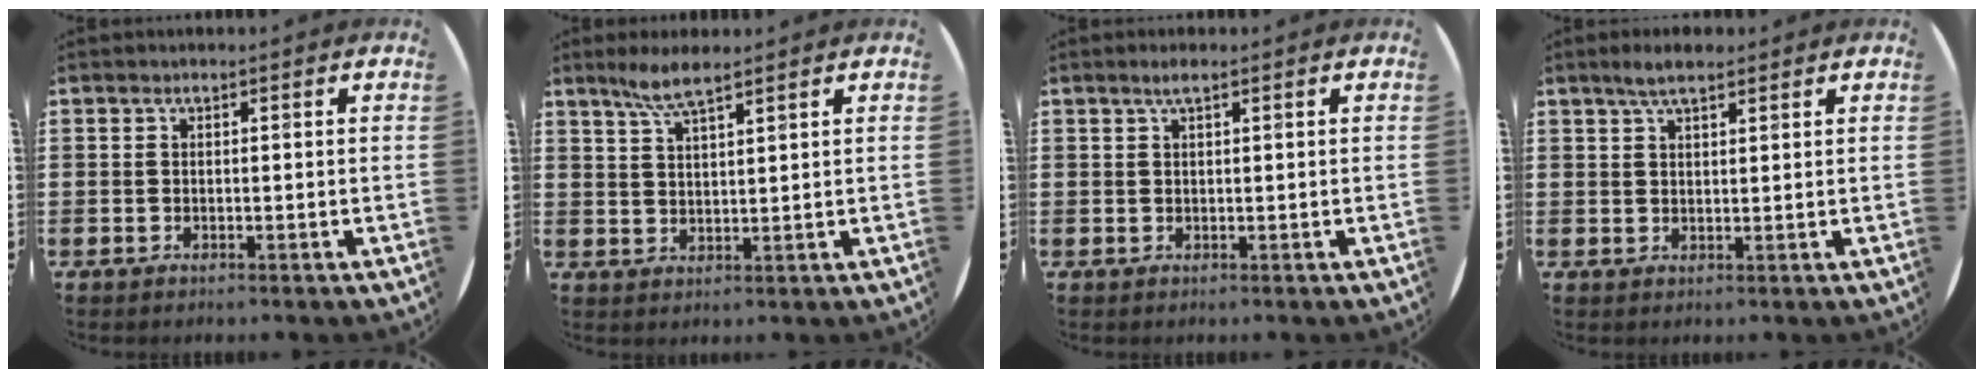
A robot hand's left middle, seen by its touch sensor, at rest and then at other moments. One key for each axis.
{"total": 4.2, "fx": 3.4, "fy": 0.3, "fz": 2.4, "tx": -0.056, "ty": 0.004, "tz": 0.060}
{"total": 1.3, "fx": 0.7, "fy": 0.1, "fz": 1.1, "tx": -0.020, "ty": 0.005, "tz": 0.012}
{"total": 3.1, "fx": 2.3, "fy": 0.8, "fz": 1.8, "tx": -0.039, "ty": 0.008, "tz": 0.041}